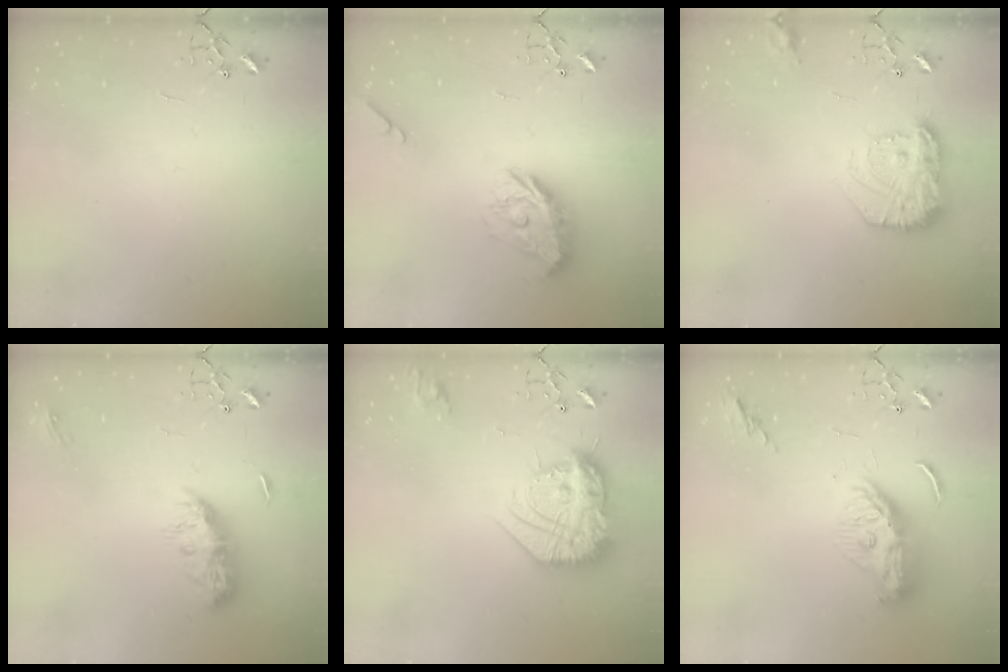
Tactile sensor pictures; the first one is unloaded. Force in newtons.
{"total": 15.1, "press": 15.1, "slide": 0.6}
{"total": 16.6, "press": 16.6, "slide": 0.9}
{"total": 10.4, "press": 10.4, "slide": 0.0}
{"total": 28.2, "press": 28.0, "slide": 2.8}
{"total": 11.7, "press": 11.6, "slide": 1.0}